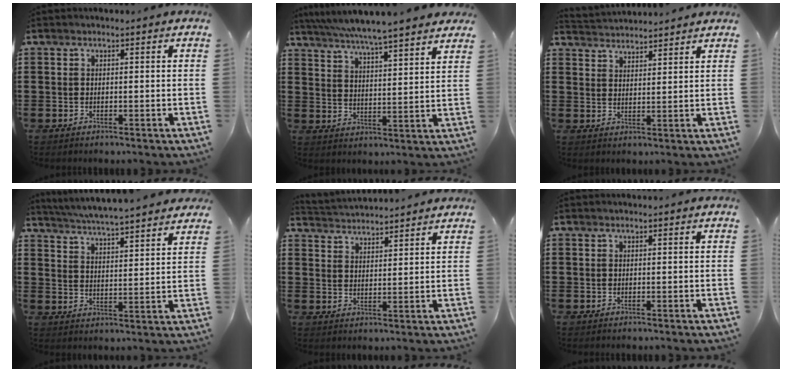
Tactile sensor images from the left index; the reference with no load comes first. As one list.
[{"total": 5.6, "force": [5.2, -0.8, 1.8], "torque": [-0.058, -0.033, 0.089]}, {"total": 2.9, "force": [2.8, 0.0, -0.5], "torque": [-0.001, -0.011, 0.052]}, {"total": 4.8, "force": [4.6, -0.4, 1.1], "torque": [-0.043, -0.028, 0.079]}, {"total": 2.9, "force": [2.9, -0.2, -0.5], "torque": [-0.002, -0.014, 0.051]}, {"total": 0.0}]